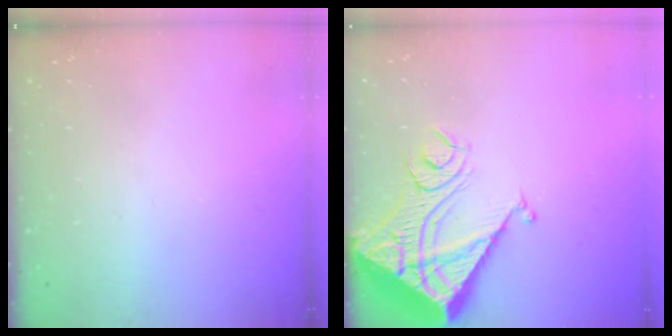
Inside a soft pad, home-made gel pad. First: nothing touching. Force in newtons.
{"total": 16.7, "press": 16.6, "slide": 2.1}